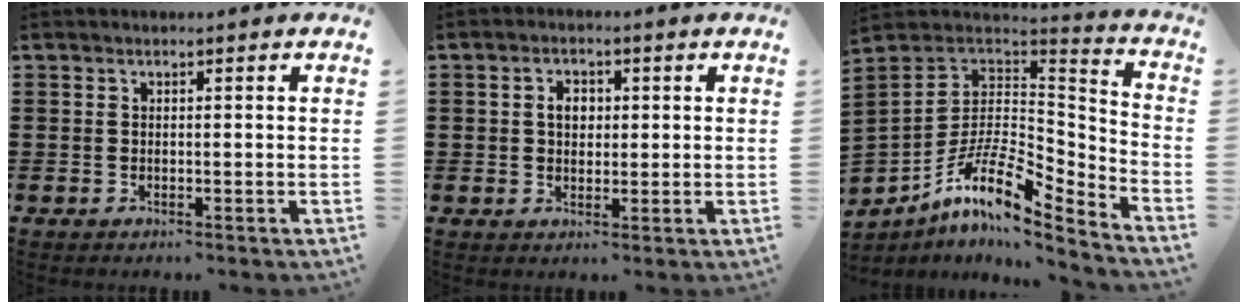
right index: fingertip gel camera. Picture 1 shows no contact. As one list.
[{"total": 3.1, "force": [0.4, 2.2, 2.1], "torque": [-0.047, 0.011, 0.006]}, {"total": 10.8, "force": [-5.6, 4.5, 8.1], "torque": [-0.169, -0.007, -0.110]}]